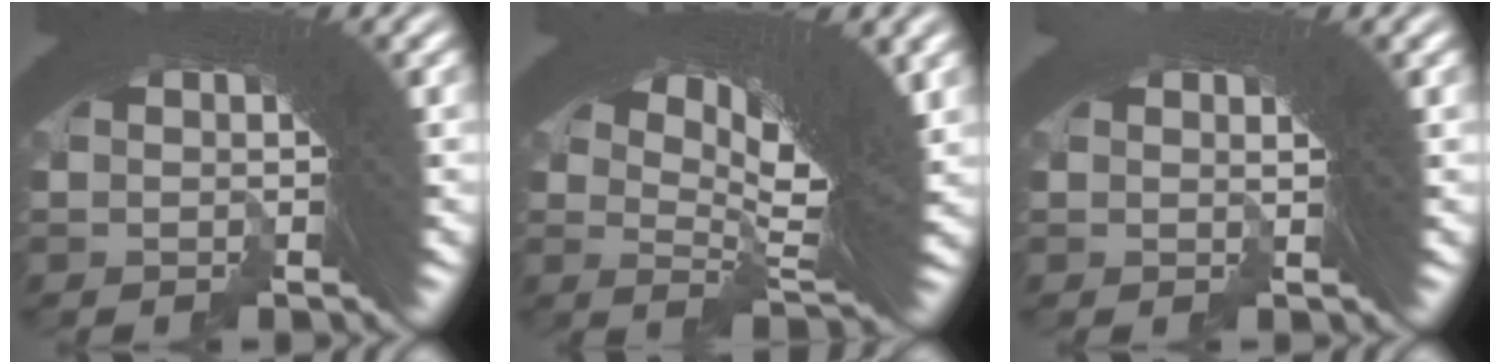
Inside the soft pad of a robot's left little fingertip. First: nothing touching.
{"total": 9.0, "force": [1.3, 3.6, 8.2], "torque": [-0.127, -0.006, 0.021]}
{"total": 1.6, "force": [-1.5, 0.5, -0.2], "torque": [-0.013, -0.022, -0.018]}